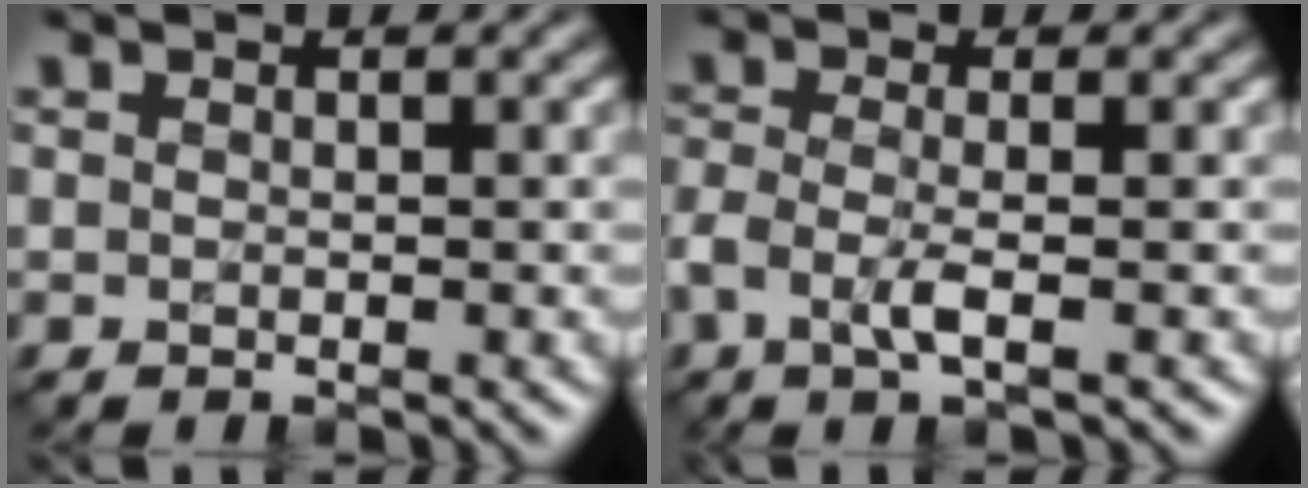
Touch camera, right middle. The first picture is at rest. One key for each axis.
{"total": 2.9, "fx": -1.1, "fy": 0.6, "fz": 2.6, "tx": -0.060, "ty": -0.004, "tz": -0.030}